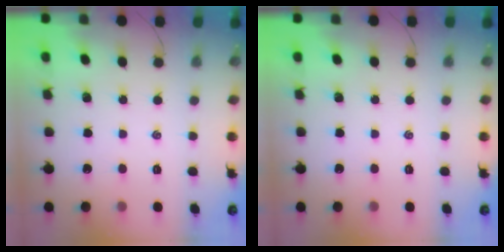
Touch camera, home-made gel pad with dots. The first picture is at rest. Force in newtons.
{"total": 0.0}